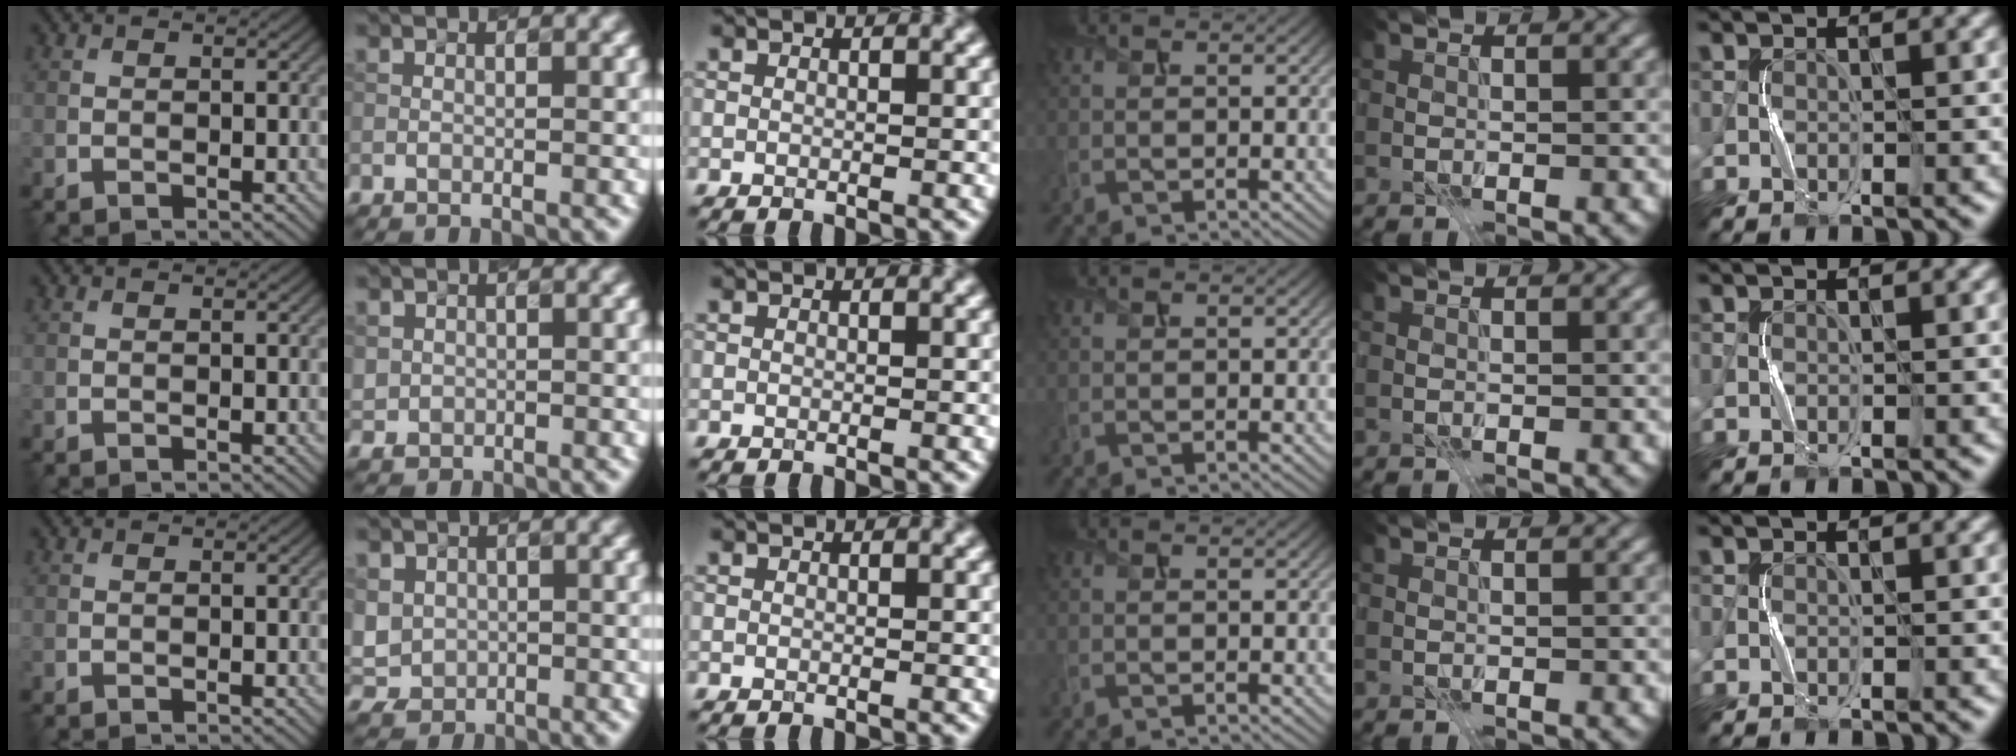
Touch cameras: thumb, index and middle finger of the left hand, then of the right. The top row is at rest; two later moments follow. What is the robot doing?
{"motion": "press", "object": "toy piano key"}